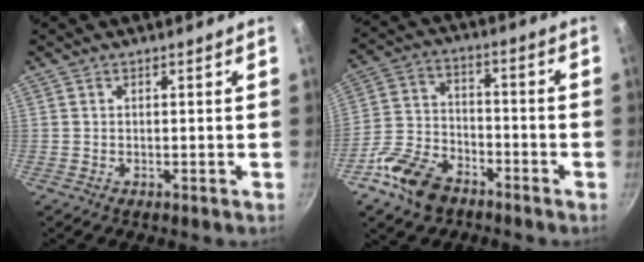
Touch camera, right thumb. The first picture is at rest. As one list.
[{"total": 10.7, "force": [-6.7, 6.1, 5.7], "torque": [-0.099, 0.041, -0.137]}]